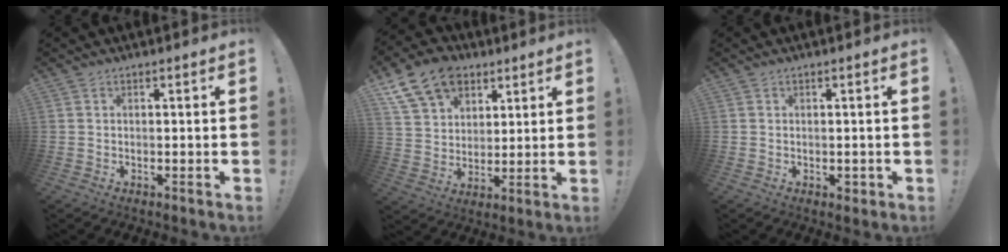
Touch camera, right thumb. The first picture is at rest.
{"total": 15.6, "force": [8.7, 11.2, 6.6], "torque": [-0.104, -0.045, 0.168]}
{"total": 1.4, "force": [-0.2, 1.1, 0.8], "torque": [-0.010, 0.001, -0.004]}